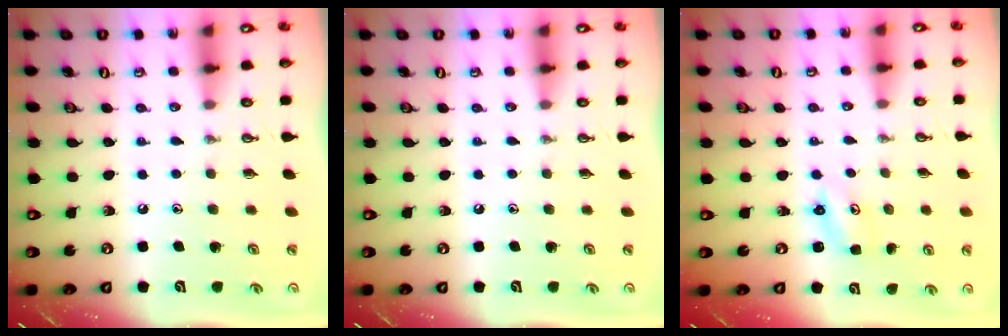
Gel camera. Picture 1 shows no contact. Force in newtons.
{"total": 0.0}
{"total": 2.8, "press": 2.8, "slide": 0.3}